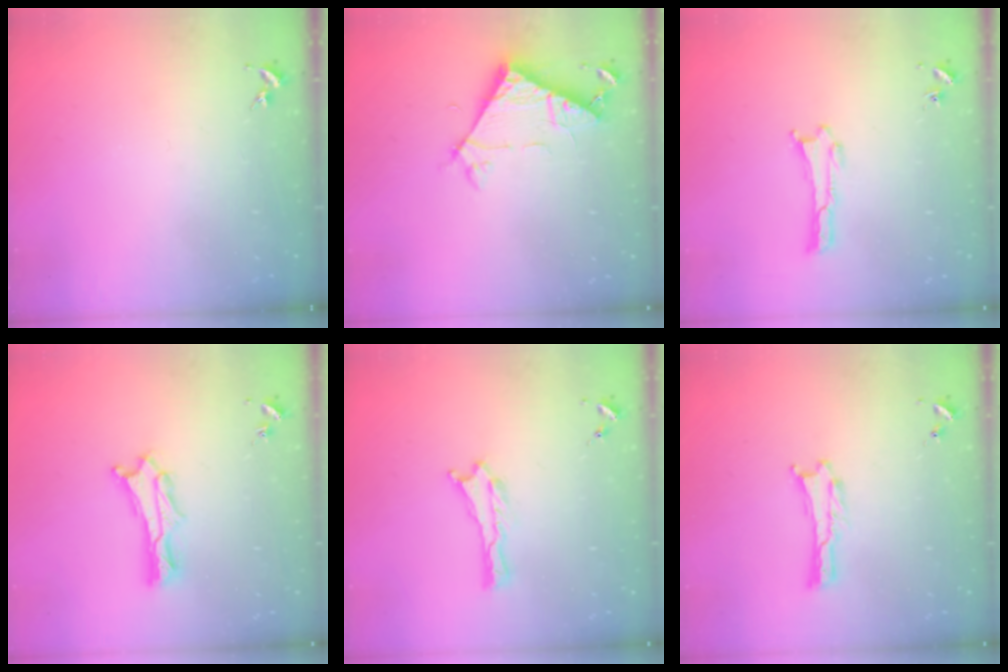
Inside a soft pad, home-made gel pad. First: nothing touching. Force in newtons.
{"total": 7.1, "press": 7.1, "slide": 0.6}
{"total": 0.0}
{"total": 1.9, "press": 1.9, "slide": 0.2}
{"total": 0.0}
{"total": 0.0}